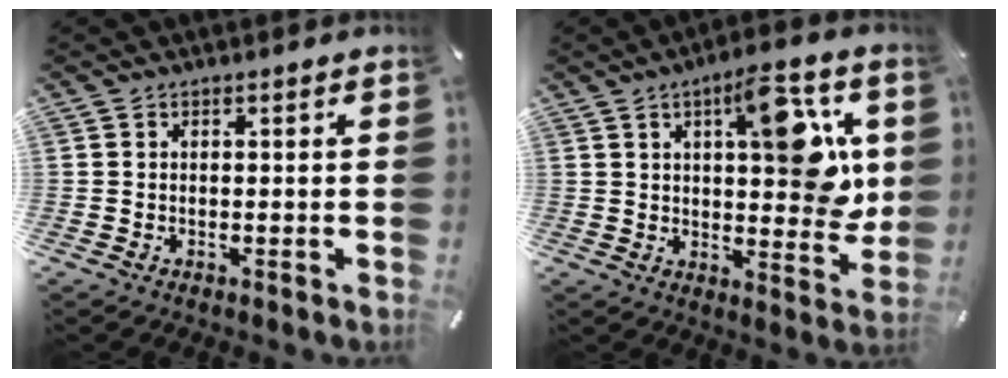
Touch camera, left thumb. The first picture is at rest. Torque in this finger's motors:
{"motor_torque": [2.50, 2.51, 1.48, -1.29, 0.52]}